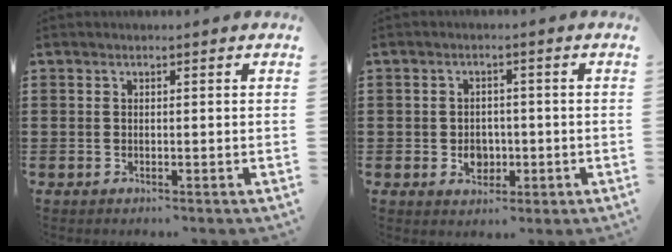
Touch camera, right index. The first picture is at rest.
{"total": 3.3, "force": [-0.7, 2.7, 1.7], "torque": [-0.031, 0.002, -0.017]}